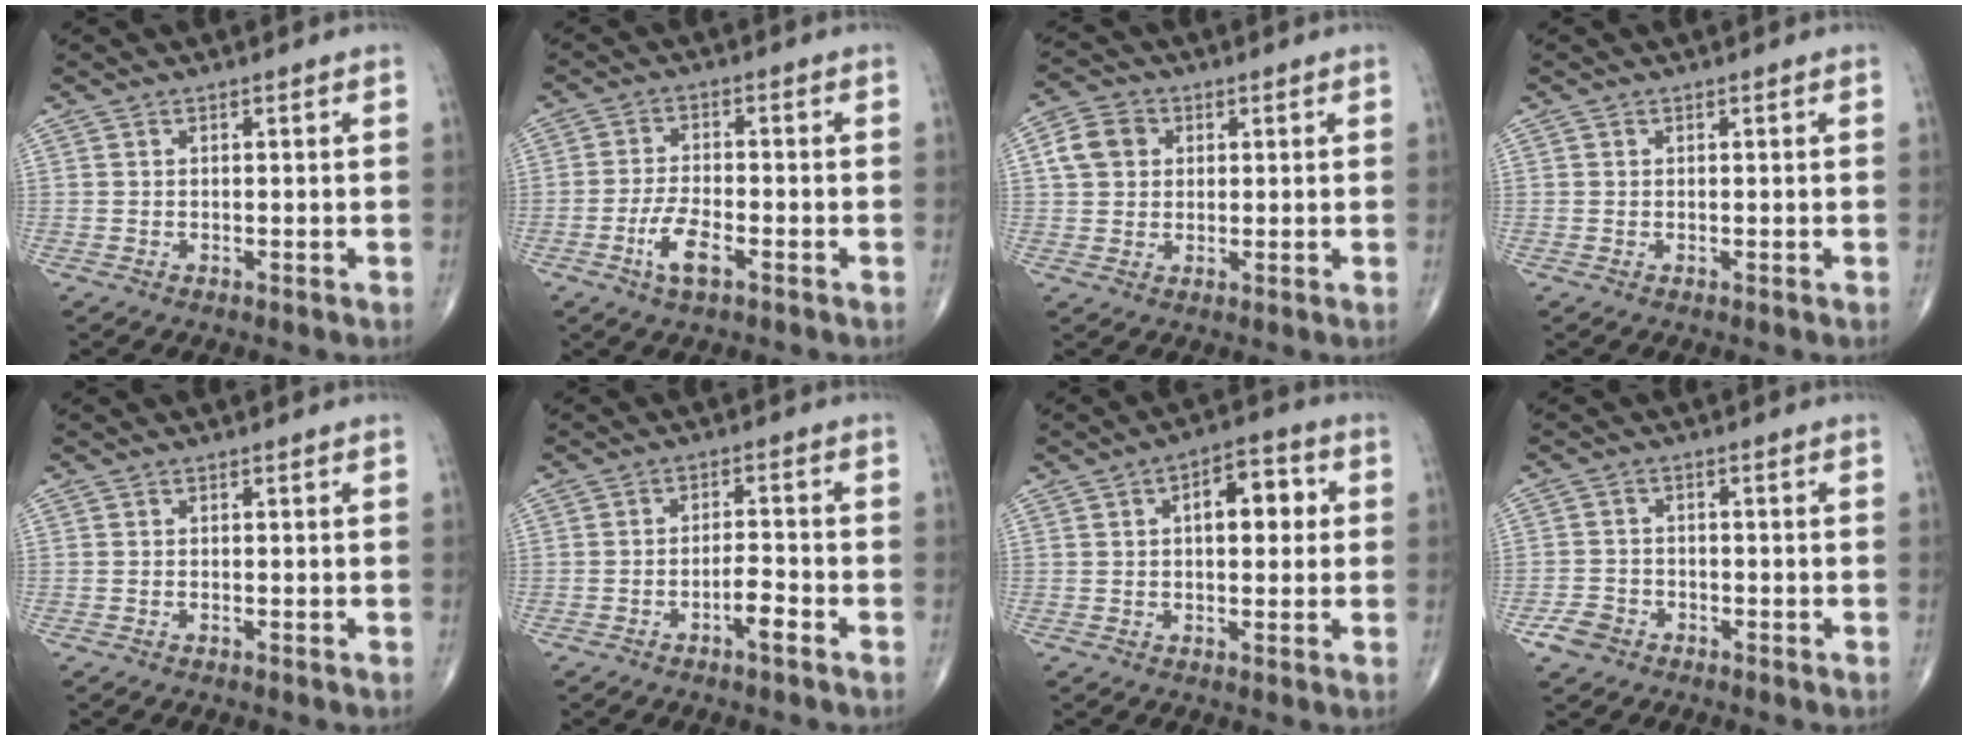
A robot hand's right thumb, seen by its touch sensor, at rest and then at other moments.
{"total": 6.0, "force": [-2.8, 2.1, 4.9], "torque": [-0.098, 0.011, -0.052]}
{"total": 6.3, "force": [1.5, 5.1, 3.2], "torque": [-0.050, 0.006, 0.023]}
{"total": 0.0}
{"total": 0.0}
{"total": 4.2, "force": [-2.1, 0.9, 3.6], "torque": [-0.062, 0.014, -0.037]}
{"total": 8.4, "force": [1.5, 4.5, 7.0], "torque": [-0.075, 0.016, 0.016]}
{"total": 3.8, "force": [-2.3, 2.7, 1.3], "torque": [-0.021, 0.012, -0.041]}